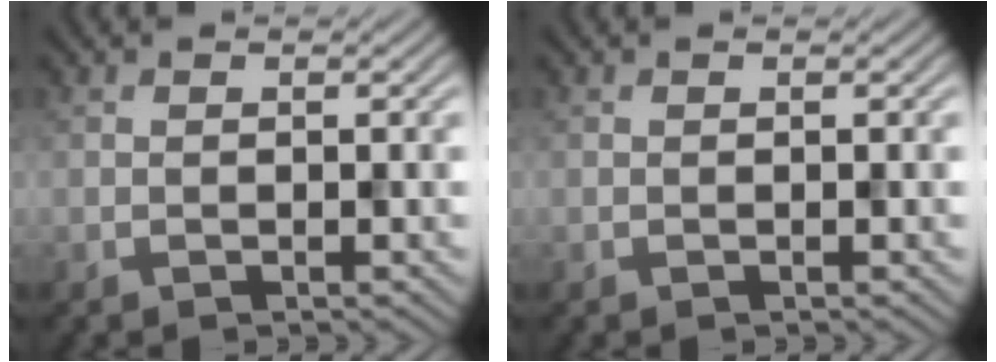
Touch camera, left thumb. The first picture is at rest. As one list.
[{"total": 0.0}]